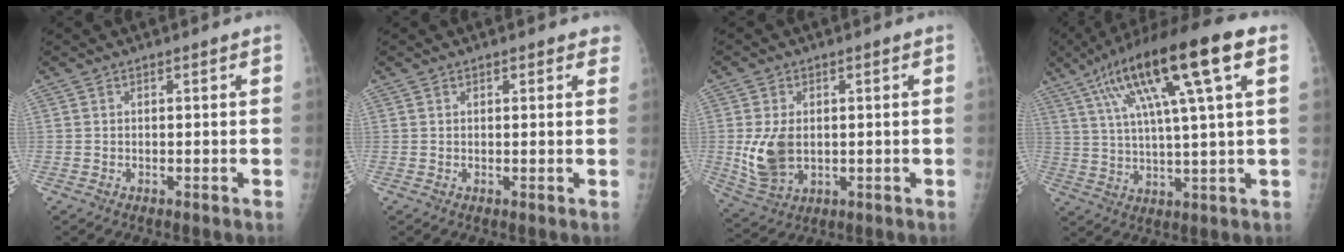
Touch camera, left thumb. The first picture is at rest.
{"total": 1.9, "force": [1.3, 1.0, 0.9], "torque": [0.008, -0.003, 0.009]}
{"total": 8.7, "force": [0.0, 5.8, 6.5], "torque": [-0.121, -0.007, 0.013]}
{"total": 20.3, "force": [8.2, 3.5, 18.2], "torque": [-0.322, 0.016, 0.133]}